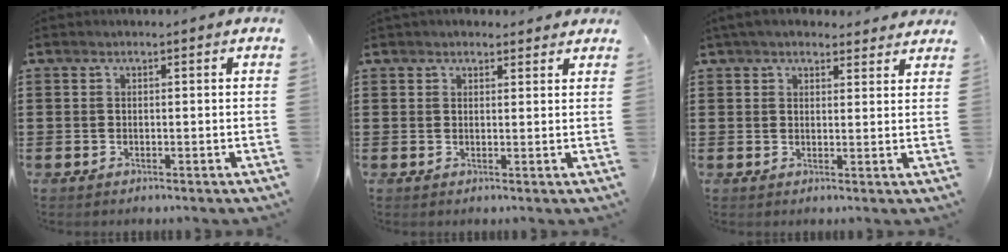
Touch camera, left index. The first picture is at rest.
{"total": 1.8, "force": [1.7, 0.7, 0.2], "torque": [0.000, 0.001, 0.031]}
{"total": 4.0, "force": [3.7, 1.2, 1.3], "torque": [-0.035, -0.003, 0.069]}